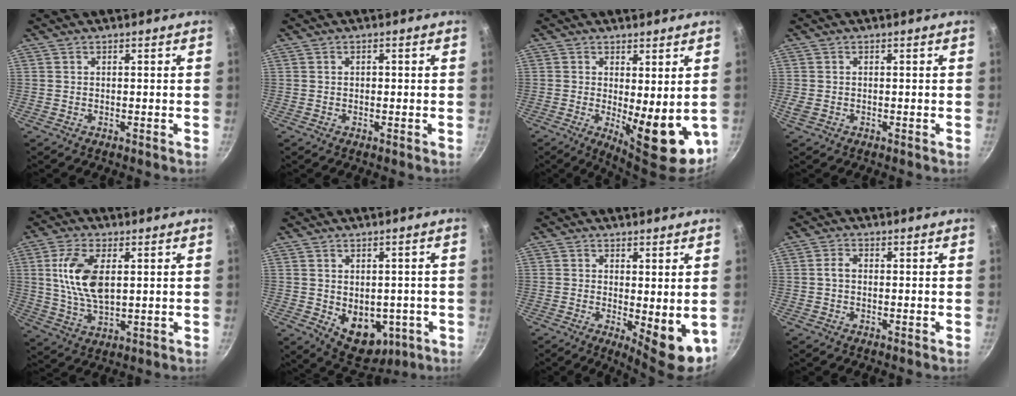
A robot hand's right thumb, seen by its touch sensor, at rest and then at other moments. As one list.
[{"total": 0.8, "force": [0.0, 0.6, 0.6], "torque": [-0.008, 0.004, 0.001]}, {"total": 11.5, "force": [-1.0, 4.4, 10.6], "torque": [-0.124, -0.011, 0.000]}, {"total": 1.2, "force": [-0.3, 1.0, 0.6], "torque": [-0.015, 0.001, -0.001]}, {"total": 11.5, "force": [2.5, 5.8, 9.6], "torque": [-0.181, -0.008, 0.051]}, {"total": 10.7, "force": [-2.1, 7.6, 7.2], "torque": [-0.061, -0.008, -0.006]}, {"total": 8.0, "force": [-0.6, 3.0, 7.3], "torque": [-0.091, -0.013, 0.001]}, {"total": 2.0, "force": [0.0, 1.4, 1.4], "torque": [-0.024, 0.009, -0.002]}]